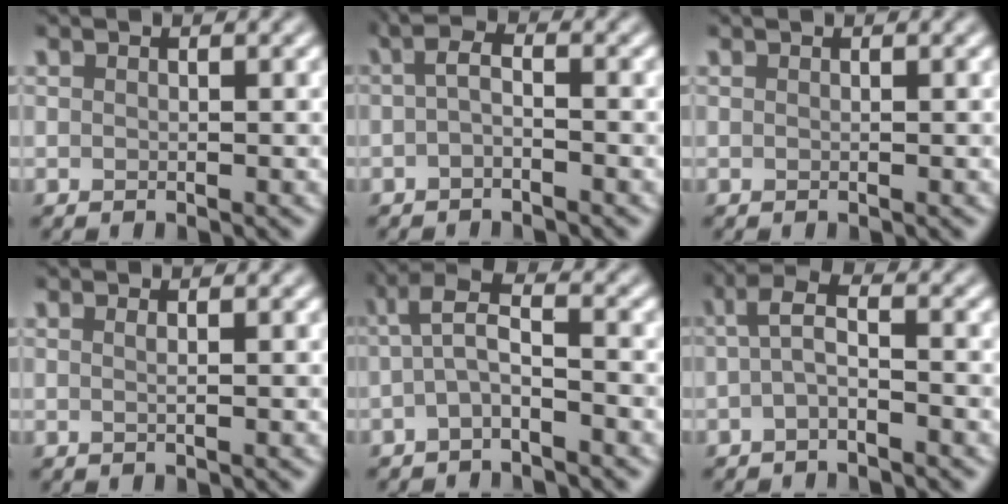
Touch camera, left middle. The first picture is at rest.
{"total": 1.6, "force": [-0.5, 0.4, 1.4], "torque": [-0.028, 0.002, -0.015]}
{"total": 0.0}
{"total": 0.9, "force": [0.3, 0.3, 0.7], "torque": [-0.006, 0.000, -0.003]}
{"total": 2.9, "force": [-1.2, 0.7, 2.5], "torque": [-0.051, 0.014, -0.033]}
{"total": 2.3, "force": [-0.7, 0.6, 2.1], "torque": [-0.045, 0.010, -0.021]}